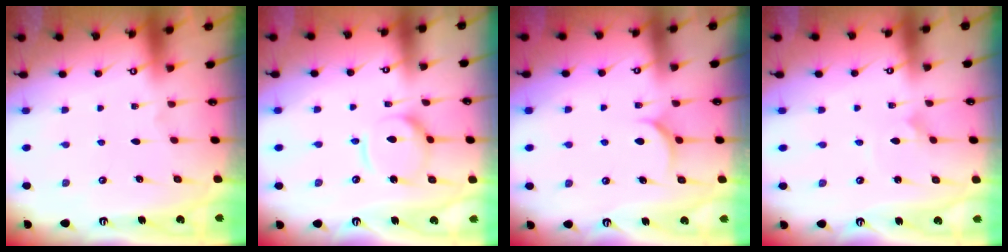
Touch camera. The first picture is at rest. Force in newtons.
{"total": 11.6, "press": 11.5, "slide": 1.0}
{"total": 5.4, "press": 5.3, "slide": 0.7}
{"total": 1.4, "press": 1.4, "slide": 0.1}